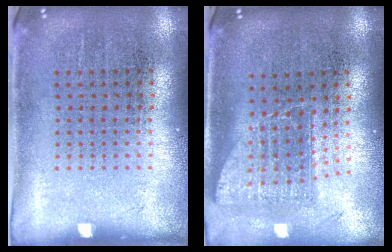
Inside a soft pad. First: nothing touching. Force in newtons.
{"total": 1.7, "press": 1.3, "slide": 1.0}